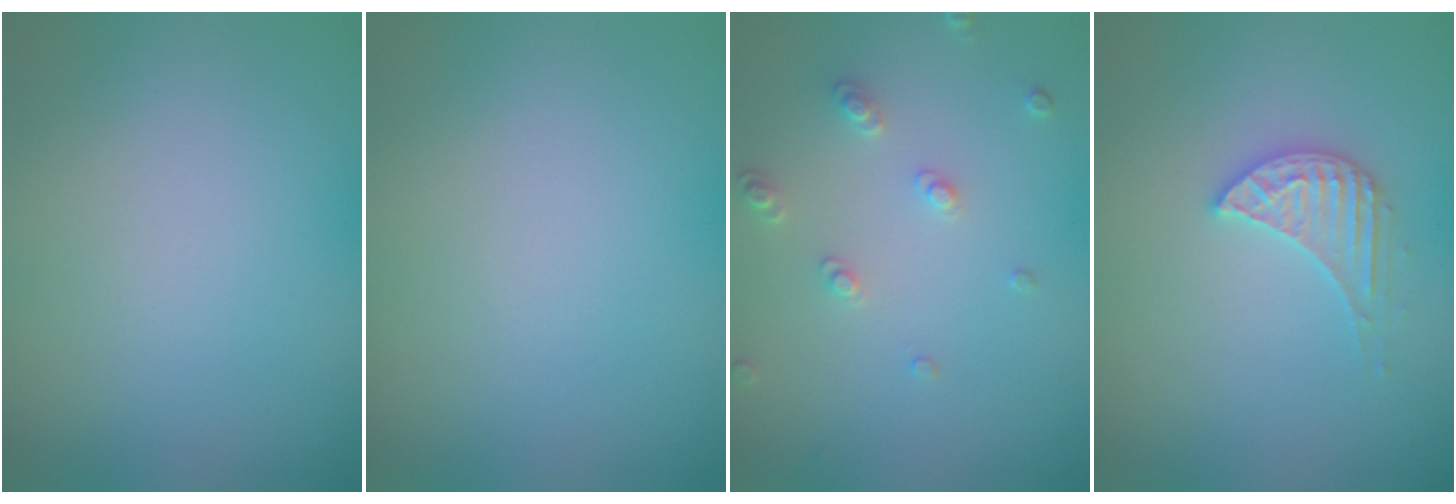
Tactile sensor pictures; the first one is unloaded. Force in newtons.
{"total": 0.0}
{"total": 1.9, "press": 1.8, "slide": 0.5}
{"total": 2.6, "press": 2.6, "slide": 0.2}